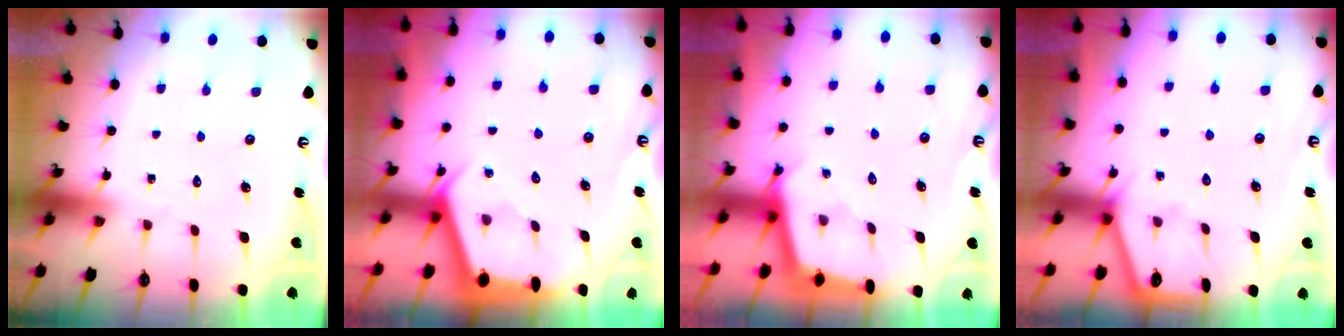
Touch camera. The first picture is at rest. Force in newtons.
{"total": 2.9, "press": 2.8, "slide": 0.4}
{"total": 2.3, "press": 2.3, "slide": 0.2}
{"total": 2.4, "press": 2.4, "slide": 0.4}